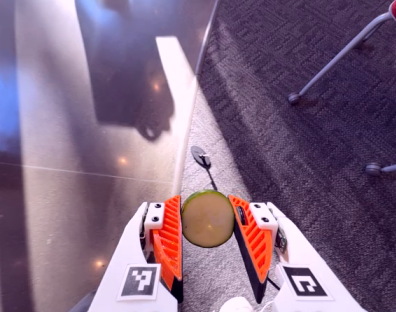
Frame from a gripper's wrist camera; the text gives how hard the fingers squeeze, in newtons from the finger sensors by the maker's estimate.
{"total": 9.4, "left": 9.7, "right": 9.1}